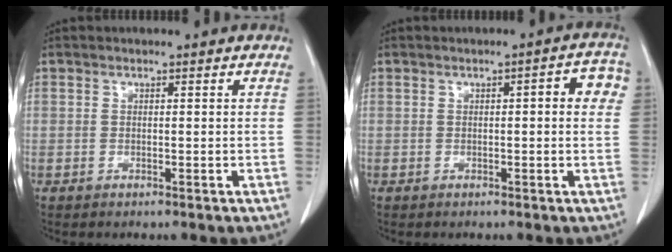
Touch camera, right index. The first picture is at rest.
{"total": 4.5, "force": [0.9, 1.1, 4.3], "torque": [-0.047, 0.017, 0.004]}